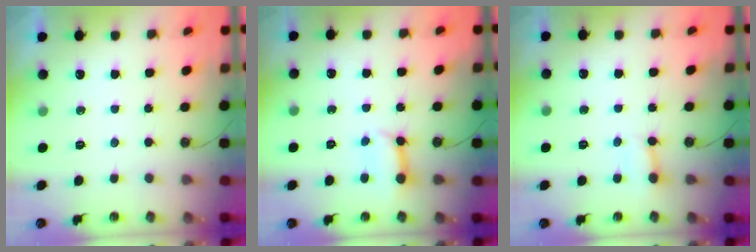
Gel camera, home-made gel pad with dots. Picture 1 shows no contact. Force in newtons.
{"total": 6.3, "press": 6.3, "slide": 0.4}
{"total": 3.0, "press": 2.9, "slide": 0.4}